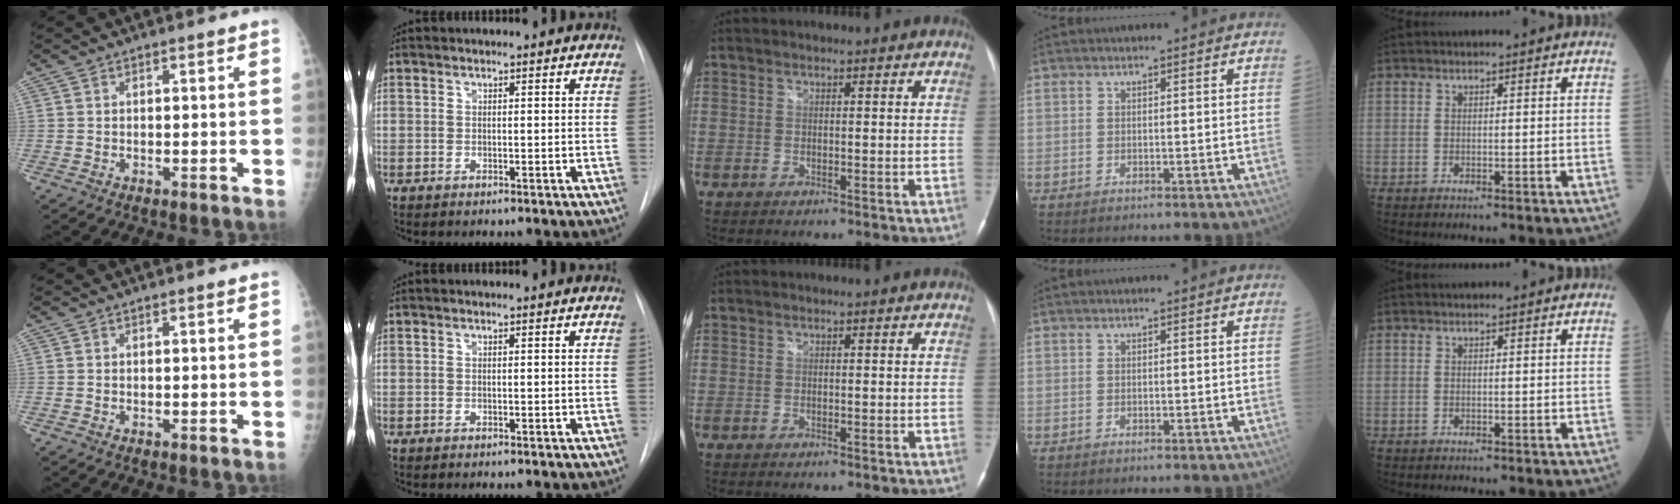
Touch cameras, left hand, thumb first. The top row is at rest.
{}